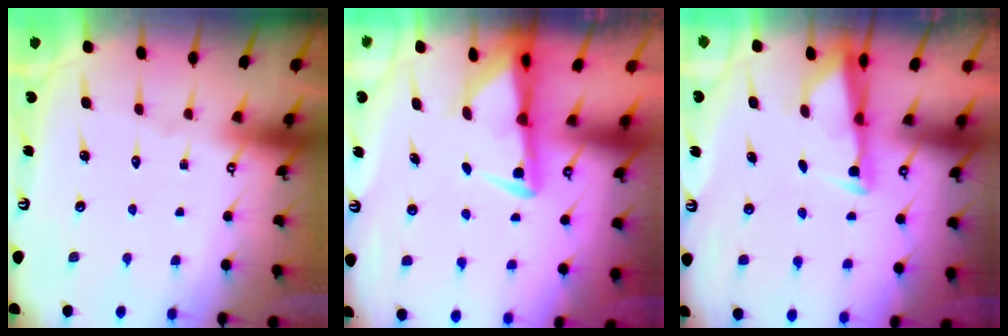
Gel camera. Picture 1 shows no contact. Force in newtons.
{"total": 3.5, "press": 3.4, "slide": 0.8}
{"total": 2.9, "press": 2.8, "slide": 0.8}